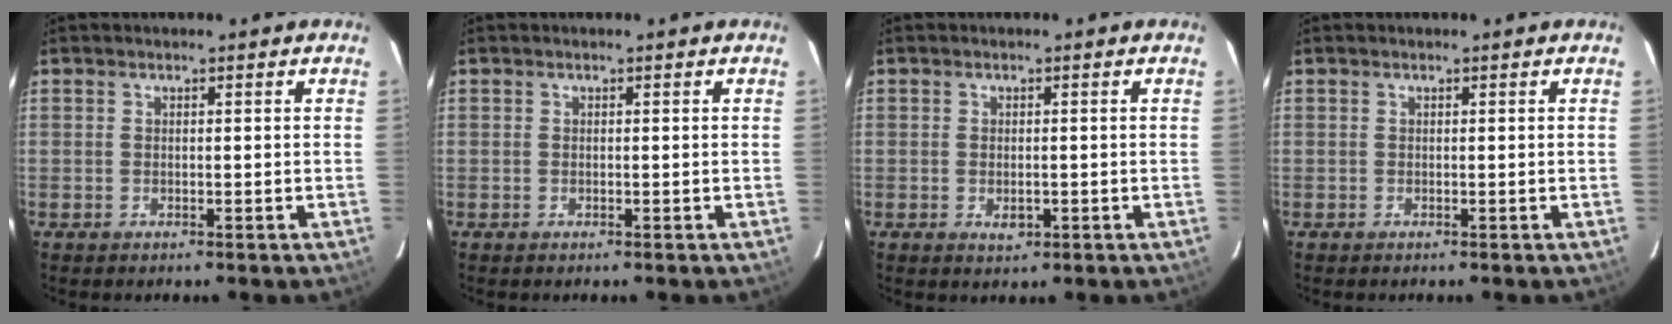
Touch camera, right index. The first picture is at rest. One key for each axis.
{"total": 0.0}
{"total": 2.4, "fx": -0.7, "fy": 1.5, "fz": 1.7, "tx": -0.030, "ty": -0.003, "tz": -0.009}
{"total": 0.0}